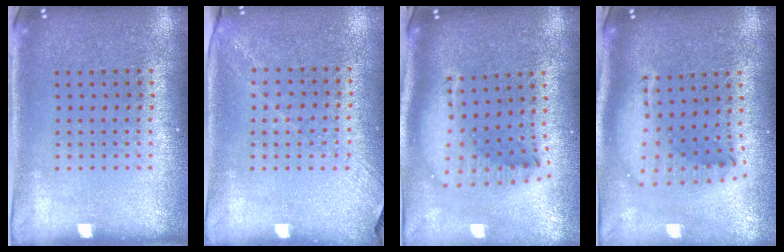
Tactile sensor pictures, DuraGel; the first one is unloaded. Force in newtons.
{"total": 1.3, "press": 1.0, "slide": 0.8}
{"total": 1.9, "press": 1.5, "slide": 1.2}
{"total": 2.2, "press": 1.7, "slide": 1.4}